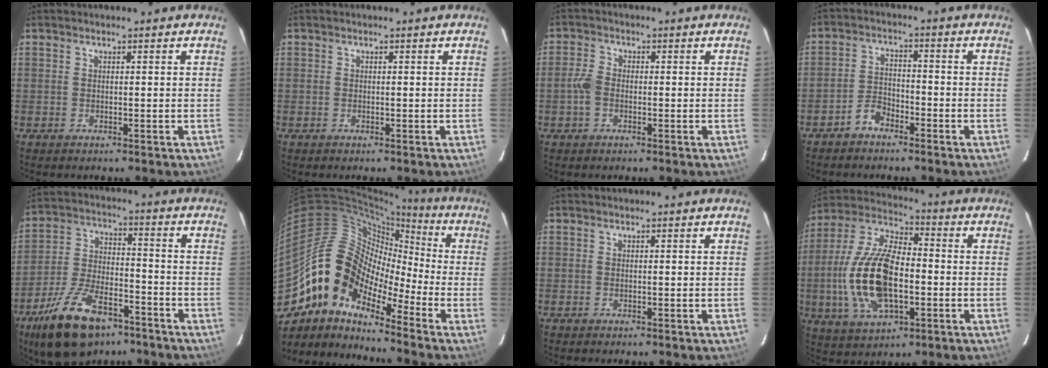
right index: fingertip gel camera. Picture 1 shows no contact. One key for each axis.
{"total": 0.0}
{"total": 3.3, "fx": -1.0, "fy": 2.1, "fz": 2.4, "tx": -0.060, "ty": 0.006, "tz": -0.019}
{"total": 4.2, "fx": -3.4, "fy": 2.0, "fz": 1.4, "tx": -0.038, "ty": 0.013, "tz": -0.064}
{"total": 17.5, "fx": -11.5, "fy": 8.1, "fz": 10.4, "tx": -0.213, "ty": -0.012, "tz": -0.198}
{"total": 14.2, "fx": -8.7, "fy": 8.4, "fz": 7.5, "tx": -0.127, "ty": 0.016, "tz": -0.191}
{"total": 0.0}
{"total": 18.9, "fx": -3.3, "fy": 9.0, "fz": 16.3, "tx": -0.345, "ty": 0.000, "tz": -0.059}